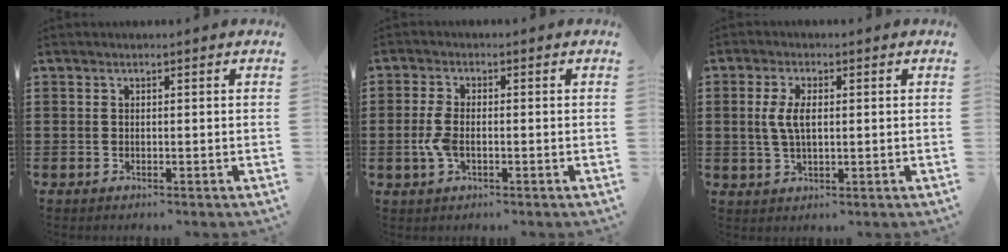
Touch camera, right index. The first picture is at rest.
{"total": 4.1, "force": [-0.8, 2.1, 3.5], "torque": [-0.092, -0.006, -0.023]}
{"total": 4.6, "force": [0.6, 2.1, 4.0], "torque": [-0.097, 0.004, 0.003]}